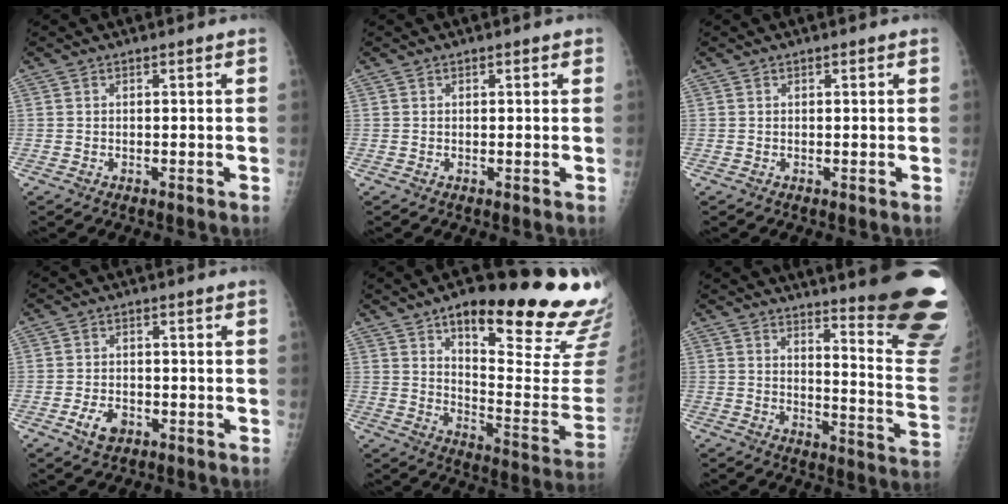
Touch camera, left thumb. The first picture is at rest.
{"total": 1.0, "force": [0.5, 0.5, 0.7], "torque": [-0.001, 0.001, 0.003]}
{"total": 0.5, "force": [0.3, 0.2, 0.4], "torque": [-0.001, 0.001, 0.002]}
{"total": 4.4, "force": [-2.1, 2.8, 2.6], "torque": [-0.042, 0.009, -0.034]}
{"total": 27.8, "force": [18.1, 7.1, 19.9], "torque": [-0.228, -0.089, 0.254]}
{"total": 22.9, "force": [18.1, 2.3, 13.9], "torque": [-0.157, -0.167, 0.217]}